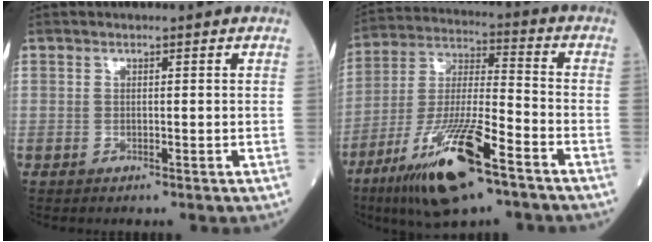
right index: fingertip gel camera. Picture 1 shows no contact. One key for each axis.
{"total": 16.8, "fx": -9.8, "fy": 2.7, "fz": 13.4, "tx": -0.275, "ty": -0.036, "tz": -0.178}